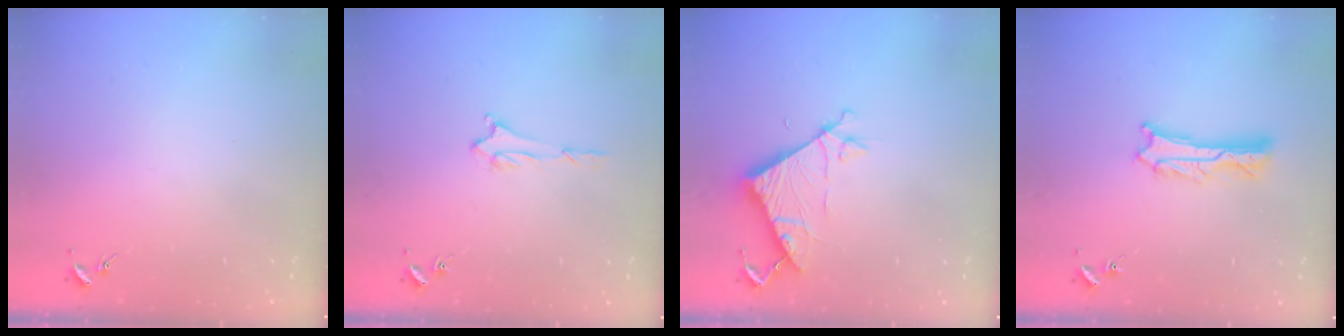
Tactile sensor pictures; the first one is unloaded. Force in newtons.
{"total": 1.5, "press": 1.5, "slide": 0.2}
{"total": 7.2, "press": 7.2, "slide": 0.4}
{"total": 2.2, "press": 2.2, "slide": 0.2}